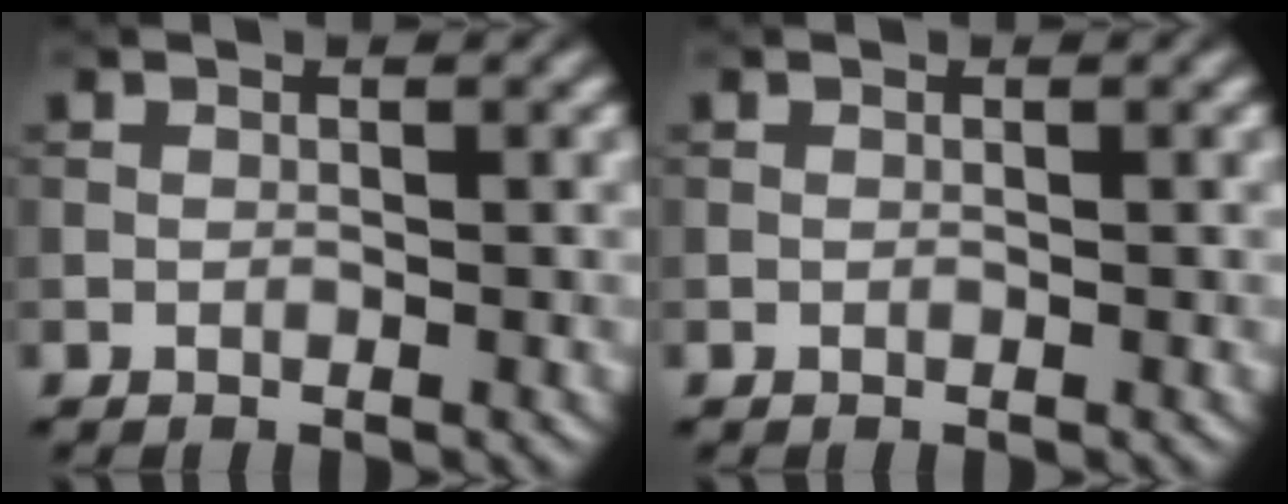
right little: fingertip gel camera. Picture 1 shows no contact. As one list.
[{"total": 0.0}]